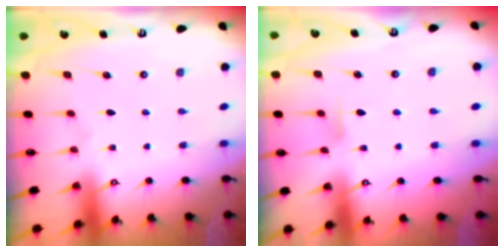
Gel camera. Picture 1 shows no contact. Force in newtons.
{"total": 4.8, "press": 4.8, "slide": 0.7}